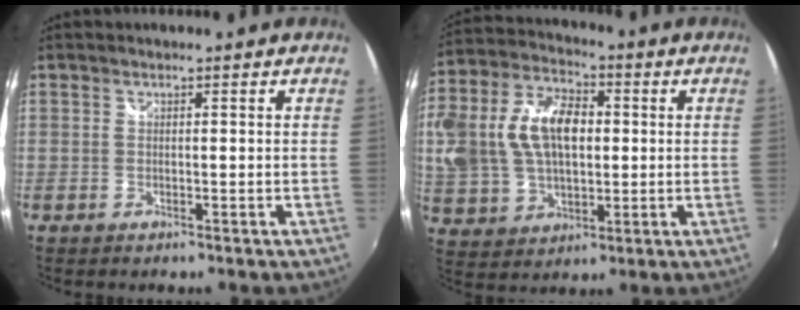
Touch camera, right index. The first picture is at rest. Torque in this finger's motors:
{"motor_torque": [0.80, -0.17, 0.87, 0.21]}